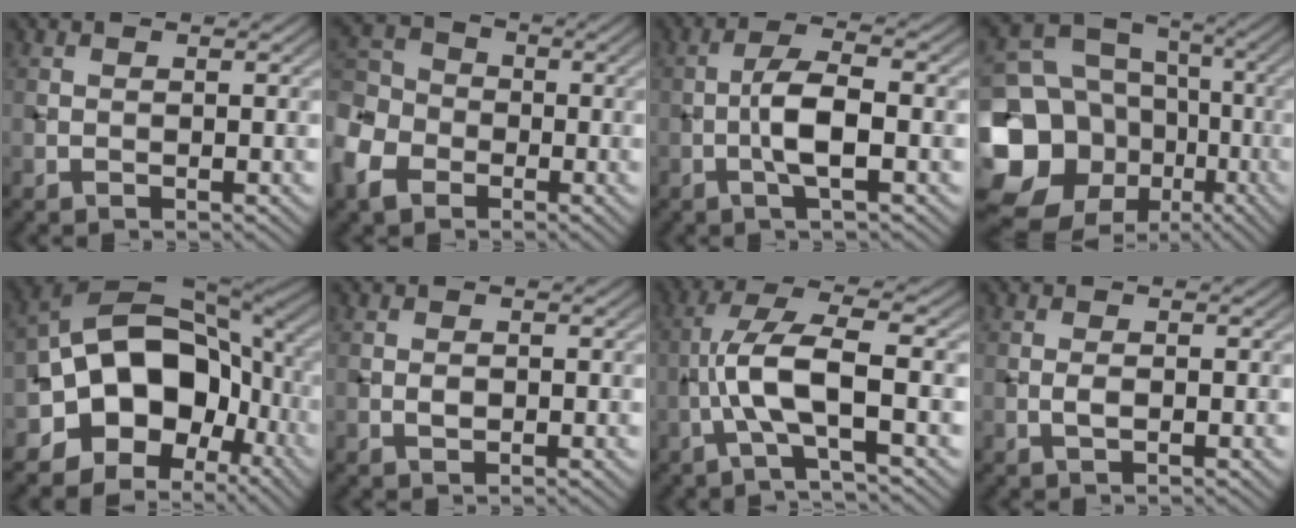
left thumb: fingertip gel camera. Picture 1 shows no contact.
{"total": 8.5, "force": [-4.2, 6.3, 3.9], "torque": [-0.120, -0.010, -0.107]}
{"total": 5.0, "force": [-1.1, 1.2, 4.7], "torque": [-0.093, 0.013, -0.029]}
{"total": 18.9, "force": [-4.0, 16.3, 8.8], "torque": [-0.230, -0.021, -0.071]}
{"total": 16.3, "force": [-3.7, 12.2, 10.2], "torque": [-0.181, -0.010, -0.067]}
{"total": 1.0, "force": [0.0, 0.7, 0.7], "torque": [-0.011, 0.001, 0.000]}
{"total": 7.5, "force": [-1.7, 1.7, 7.1], "torque": [-0.142, 0.020, -0.043]}
{"total": 1.1, "force": [-0.1, 0.4, 1.0], "torque": [-0.022, 0.001, -0.002]}